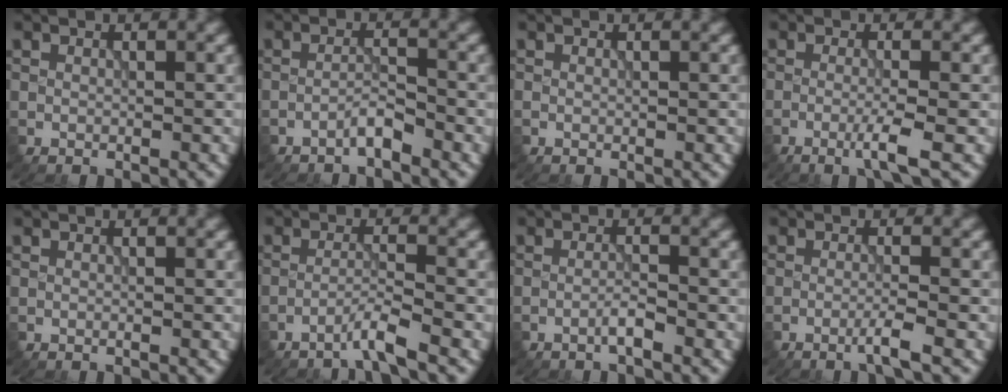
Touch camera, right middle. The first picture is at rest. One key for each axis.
{"total": 1.7, "fx": -1.4, "fy": 0.1, "fz": 0.9, "tx": -0.015, "ty": 0.008, "tz": -0.030}
{"total": 0.0}
{"total": 2.6, "fx": -1.1, "fy": 0.1, "fz": 2.3, "tx": -0.039, "ty": 0.002, "tz": -0.030}
{"total": 0.0}
{"total": 2.3, "fx": -1.8, "fy": -0.2, "fz": 1.5, "tx": -0.019, "ty": 0.010, "tz": -0.046}
{"total": 1.4, "fx": -0.9, "fy": 0.0, "fz": 1.1, "tx": -0.019, "ty": 0.006, "tz": -0.021}
{"total": 1.9, "fx": -1.0, "fy": 0.0, "fz": 1.6, "tx": -0.022, "ty": 0.006, "tz": -0.029}